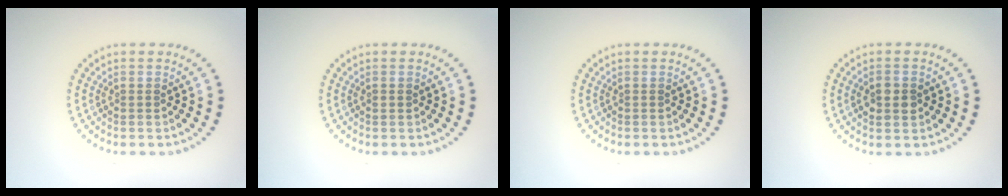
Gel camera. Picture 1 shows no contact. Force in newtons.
{"total": 0.6, "press": 0.6, "slide": 0.1}
{"total": 0.0}
{"total": 2.7, "press": 2.7, "slide": 0.1}